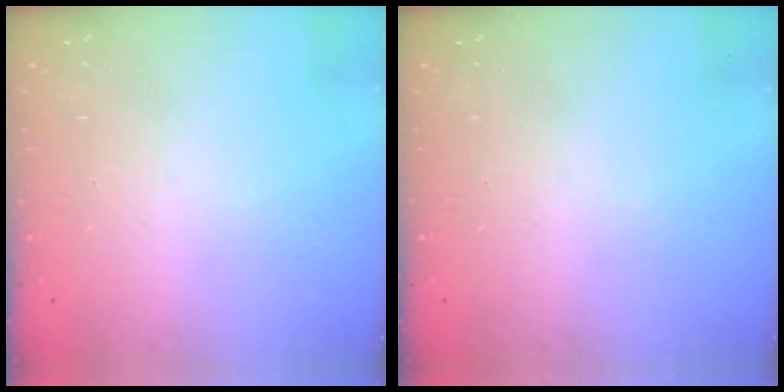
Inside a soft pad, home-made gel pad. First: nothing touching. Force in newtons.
{"total": 0.0}